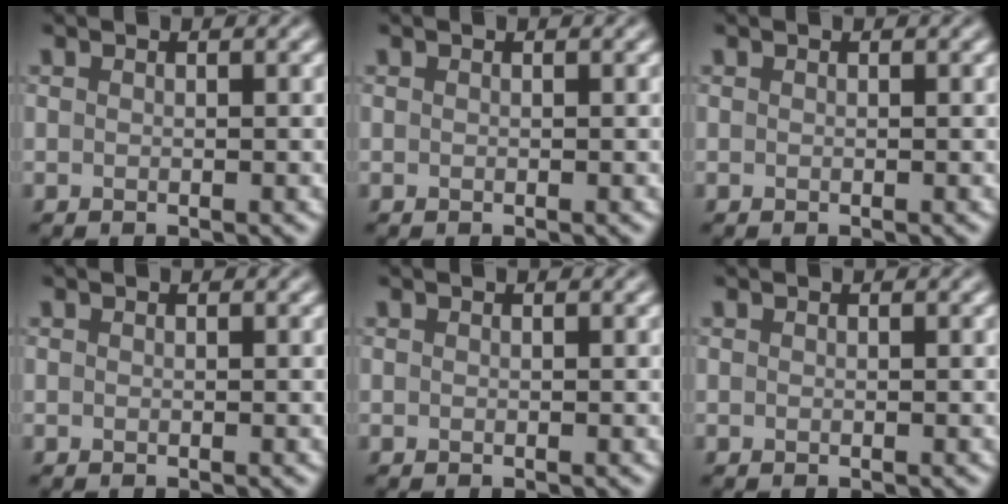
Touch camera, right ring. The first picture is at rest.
{"total": 0.0}
{"total": 0.0}
{"total": 0.0}
{"total": 0.0}
{"total": 0.0}